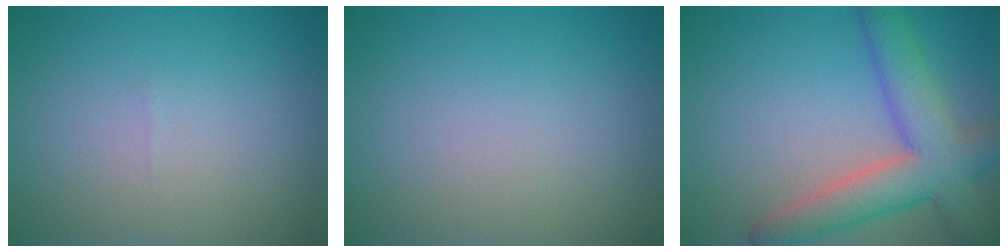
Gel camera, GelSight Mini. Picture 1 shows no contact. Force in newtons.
{"total": 0.0}
{"total": 7.3, "press": 7.3, "slide": 0.4}